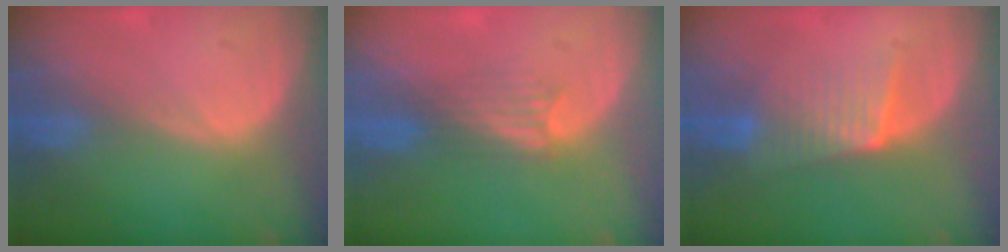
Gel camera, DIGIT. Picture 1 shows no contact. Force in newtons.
{"total": 3.3, "press": 2.9, "slide": 1.6}
{"total": 5.8, "press": 5.5, "slide": 1.7}